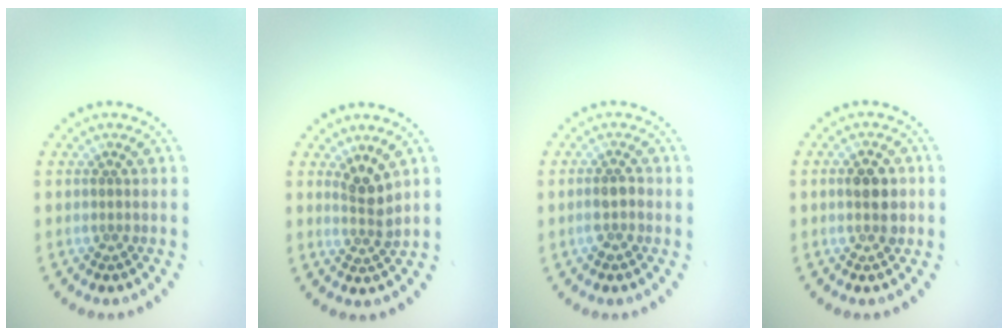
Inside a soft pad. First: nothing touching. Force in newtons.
{"total": 2.4, "press": 1.8, "slide": 1.5}
{"total": 1.7, "press": 1.6, "slide": 0.7}
{"total": 2.4, "press": 2.4, "slide": 0.2}